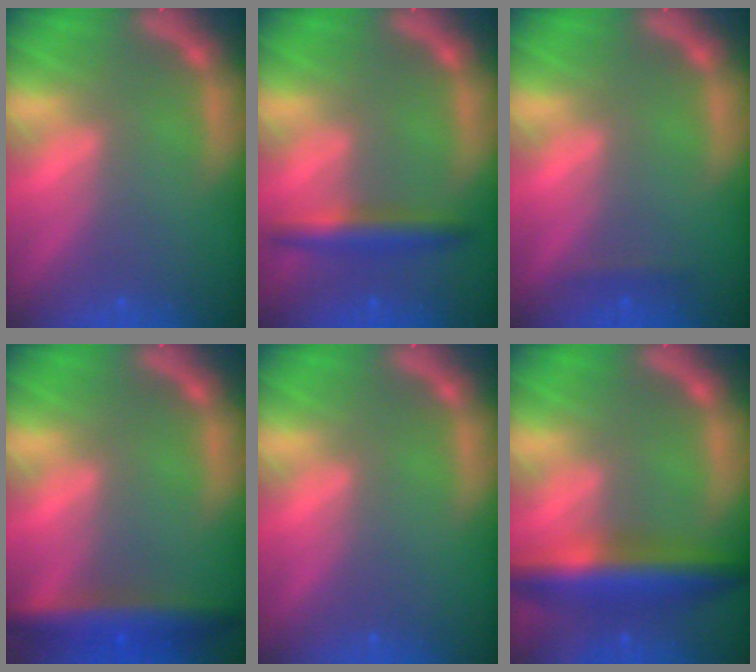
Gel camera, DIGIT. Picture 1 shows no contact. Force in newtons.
{"total": 3.5}
{"total": 0.9}
{"total": 5.5}
{"total": 0.0}
{"total": 7.0}